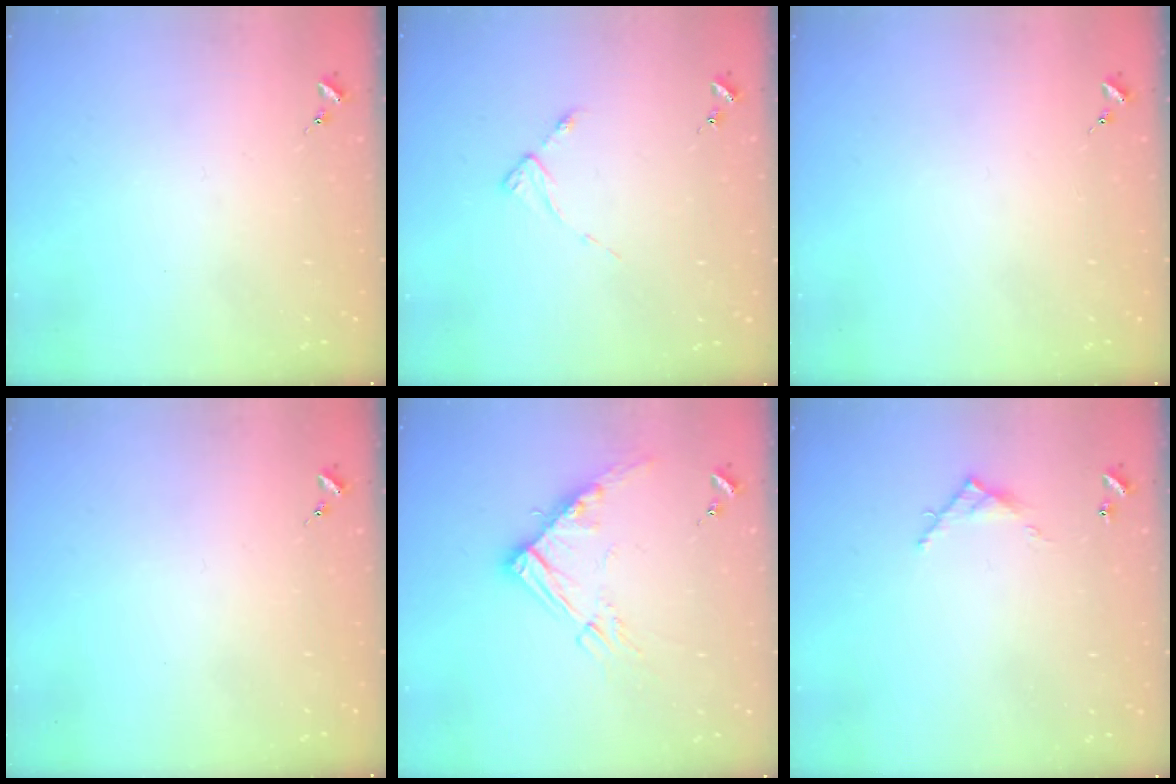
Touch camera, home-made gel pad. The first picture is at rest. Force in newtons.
{"total": 2.7, "press": 2.7, "slide": 0.4}
{"total": 0.0}
{"total": 0.0}
{"total": 12.3, "press": 12.2, "slide": 1.3}
{"total": 5.5, "press": 5.5, "slide": 0.3}